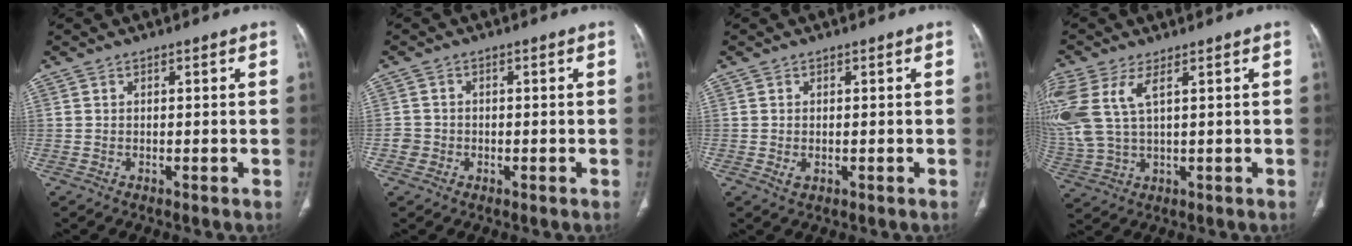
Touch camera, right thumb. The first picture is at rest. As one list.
[{"total": 1.4, "force": [-0.4, 1.3, 0.5], "torque": [-0.010, 0.003, -0.010]}, {"total": 1.6, "force": [-0.3, 1.0, 1.3], "torque": [-0.028, -0.002, -0.001]}, {"total": 12.8, "force": [4.4, 5.9, 10.4], "torque": [-0.278, -0.002, 0.100]}]